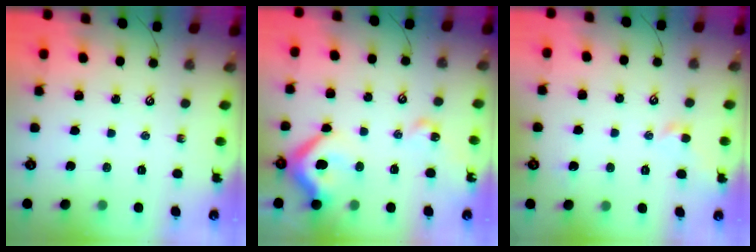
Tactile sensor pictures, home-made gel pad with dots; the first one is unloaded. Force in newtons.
{"total": 13.7, "press": 13.6, "slide": 1.6}
{"total": 2.7, "press": 2.6, "slide": 0.7}